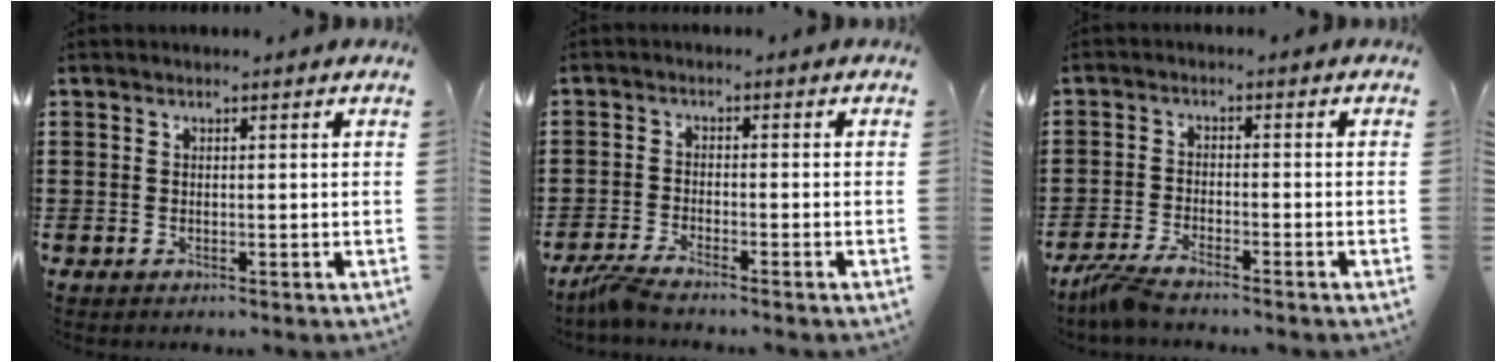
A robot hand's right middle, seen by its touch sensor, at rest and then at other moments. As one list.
[{"total": 2.9, "force": [-2.5, -0.2, 1.3], "torque": [-0.046, -0.011, -0.054]}, {"total": 3.6, "force": [-3.2, 0.0, 1.6], "torque": [-0.050, -0.011, -0.067]}]